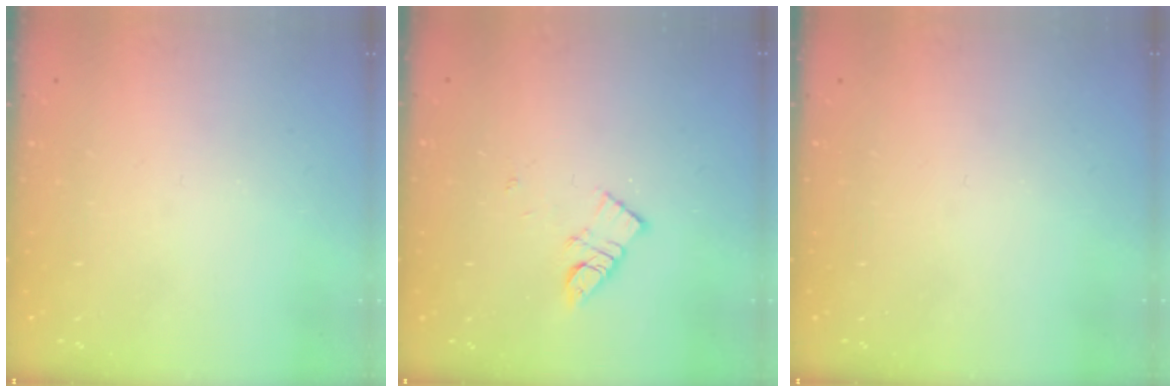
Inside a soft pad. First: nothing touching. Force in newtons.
{"total": 8.1, "press": 8.1, "slide": 0.4}
{"total": 0.0}